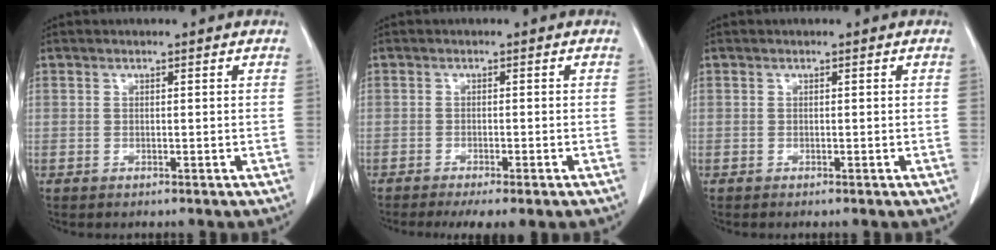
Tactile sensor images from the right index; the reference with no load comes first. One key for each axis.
{"total": 5.5, "fx": -4.0, "fy": 0.8, "fz": 3.7, "tx": -0.048, "ty": -0.012, "tz": -0.057}
{"total": 0.0}